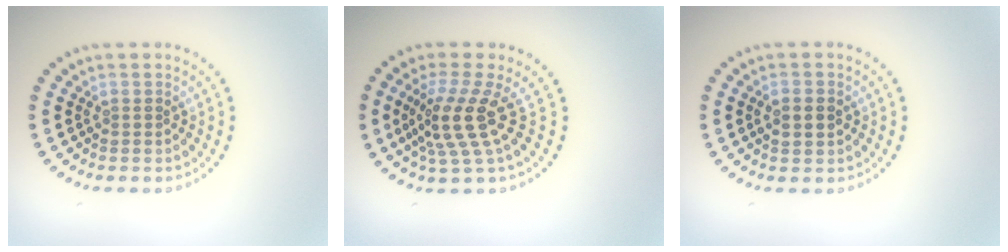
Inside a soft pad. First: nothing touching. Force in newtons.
{"total": 4.3, "press": 3.1, "slide": 3.0}
{"total": 2.4, "press": 2.4, "slide": 0.2}